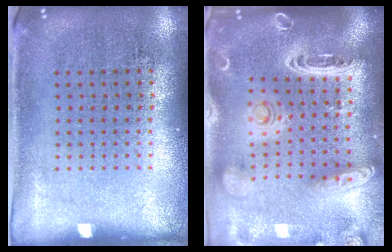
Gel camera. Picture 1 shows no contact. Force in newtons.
{"total": 3.3, "press": 2.7, "slide": 1.9}